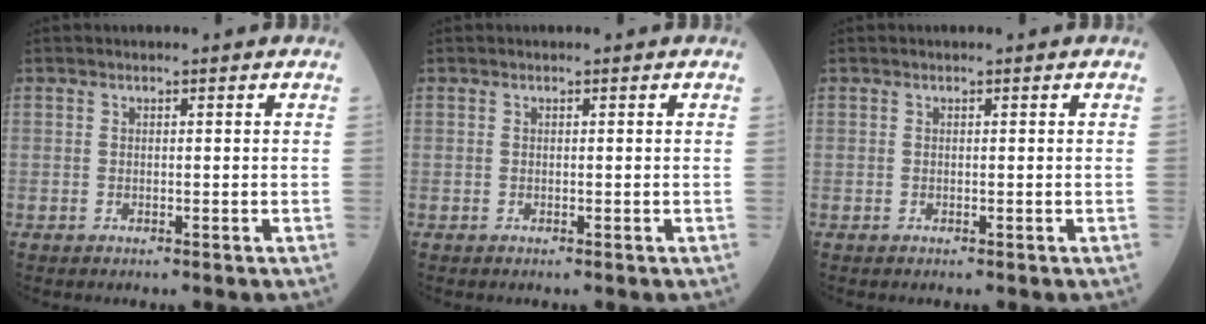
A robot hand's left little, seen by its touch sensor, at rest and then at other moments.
{"total": 0.0}
{"total": 0.0}